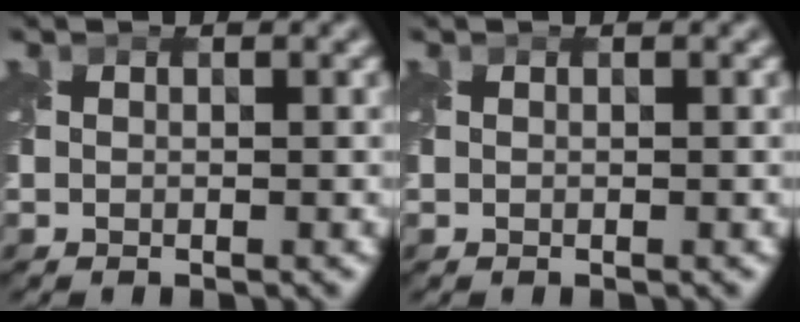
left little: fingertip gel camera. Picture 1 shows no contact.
{"total": 0.0}